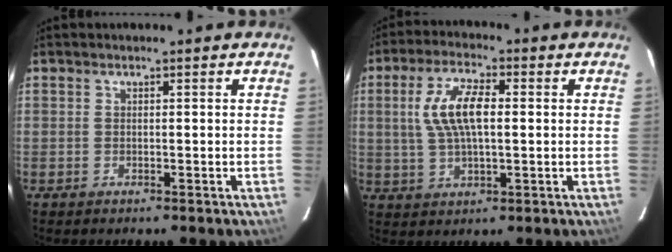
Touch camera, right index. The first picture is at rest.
{"total": 9.6, "force": [1.3, 3.8, 8.7], "torque": [-0.175, 0.013, 0.027]}